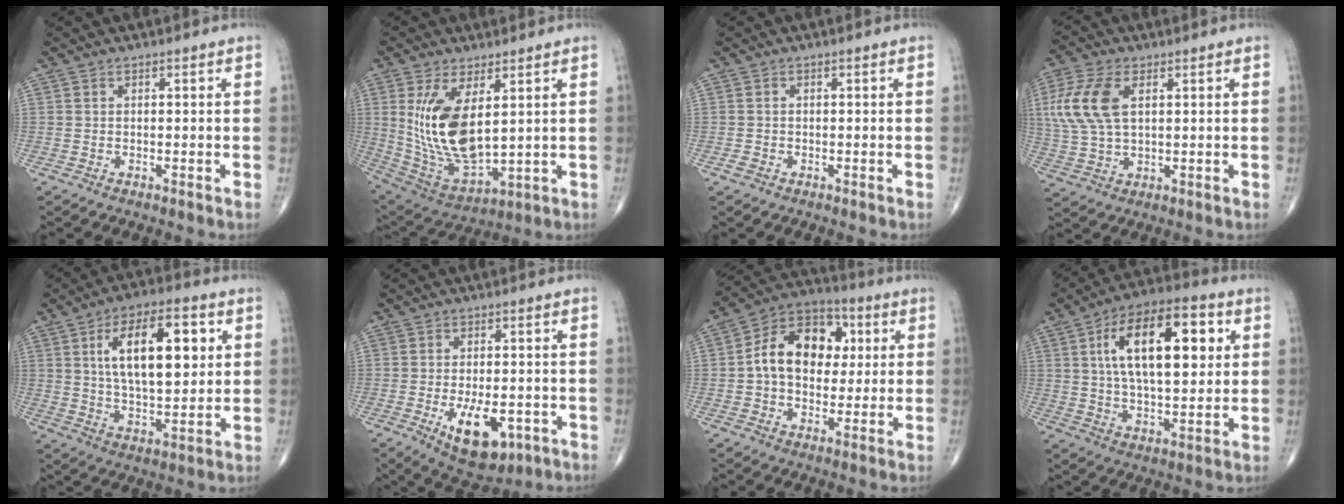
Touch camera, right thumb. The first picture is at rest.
{"total": 15.6, "force": [3.5, 7.2, 13.4], "torque": [-0.254, -0.025, 0.091]}
{"total": 1.0, "force": [-0.5, 0.8, 0.4], "torque": [-0.008, 0.002, -0.011]}
{"total": 11.3, "force": [3.0, 6.1, 9.0], "torque": [-0.214, 0.004, 0.060]}
{"total": 17.2, "force": [4.6, 7.8, 14.6], "torque": [-0.219, -0.007, 0.079]}
{"total": 10.8, "force": [-3.8, 5.3, 8.5], "torque": [-0.118, 0.001, -0.044]}
{"total": 15.2, "force": [1.8, 10.9, 10.5], "torque": [-0.131, 0.022, 0.019]}
{"total": 19.8, "force": [5.2, 9.0, 16.9], "torque": [-0.255, 0.004, 0.081]}